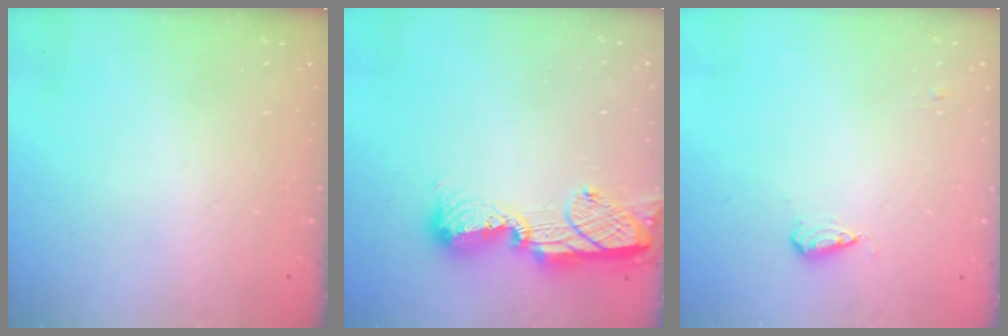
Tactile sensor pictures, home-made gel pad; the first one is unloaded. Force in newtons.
{"total": 11.5, "press": 11.5, "slide": 0.7}
{"total": 5.5, "press": 5.4, "slide": 0.9}